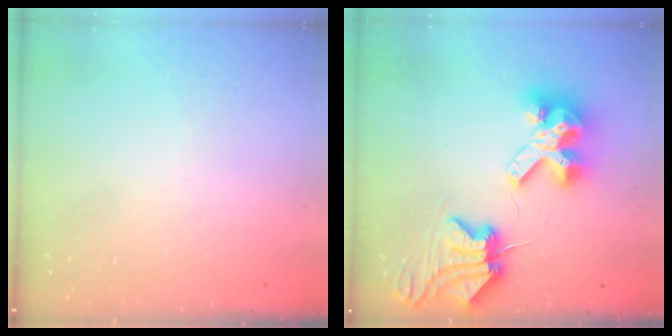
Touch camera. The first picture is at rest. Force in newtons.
{"total": 12.2, "press": 12.1, "slide": 1.7}